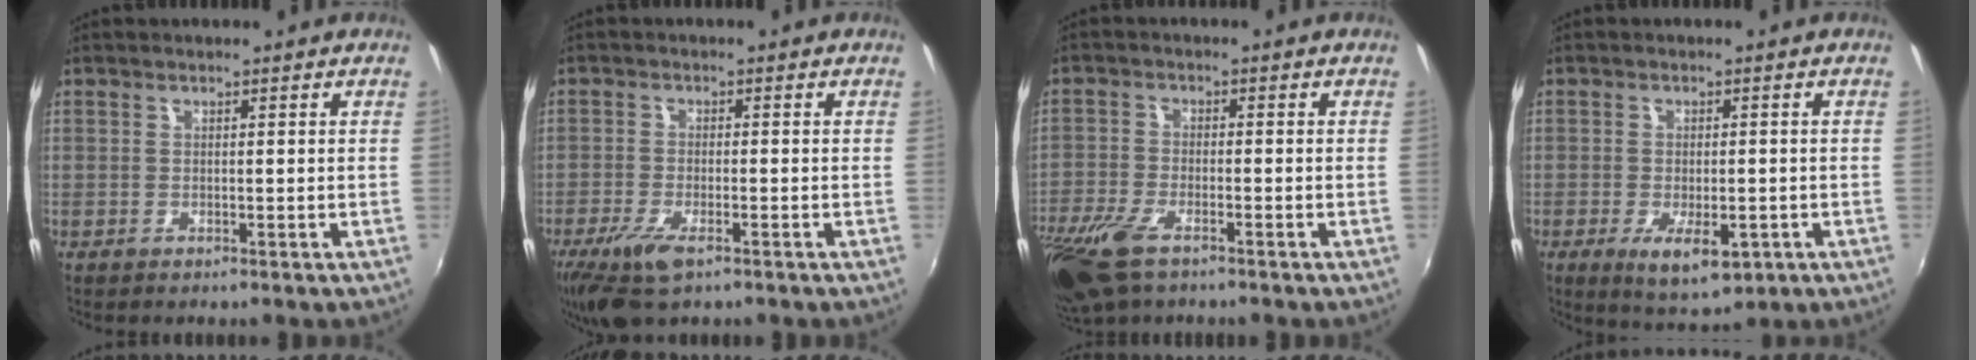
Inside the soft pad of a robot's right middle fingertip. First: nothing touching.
{"total": 7.8, "force": [-4.8, 2.5, 5.5], "torque": [-0.134, -0.027, -0.090]}
{"total": 11.3, "force": [-7.4, 4.4, 7.3], "torque": [-0.183, -0.037, -0.146]}
{"total": 7.5, "force": [-3.0, 3.1, 6.1], "torque": [-0.115, -0.021, -0.041]}